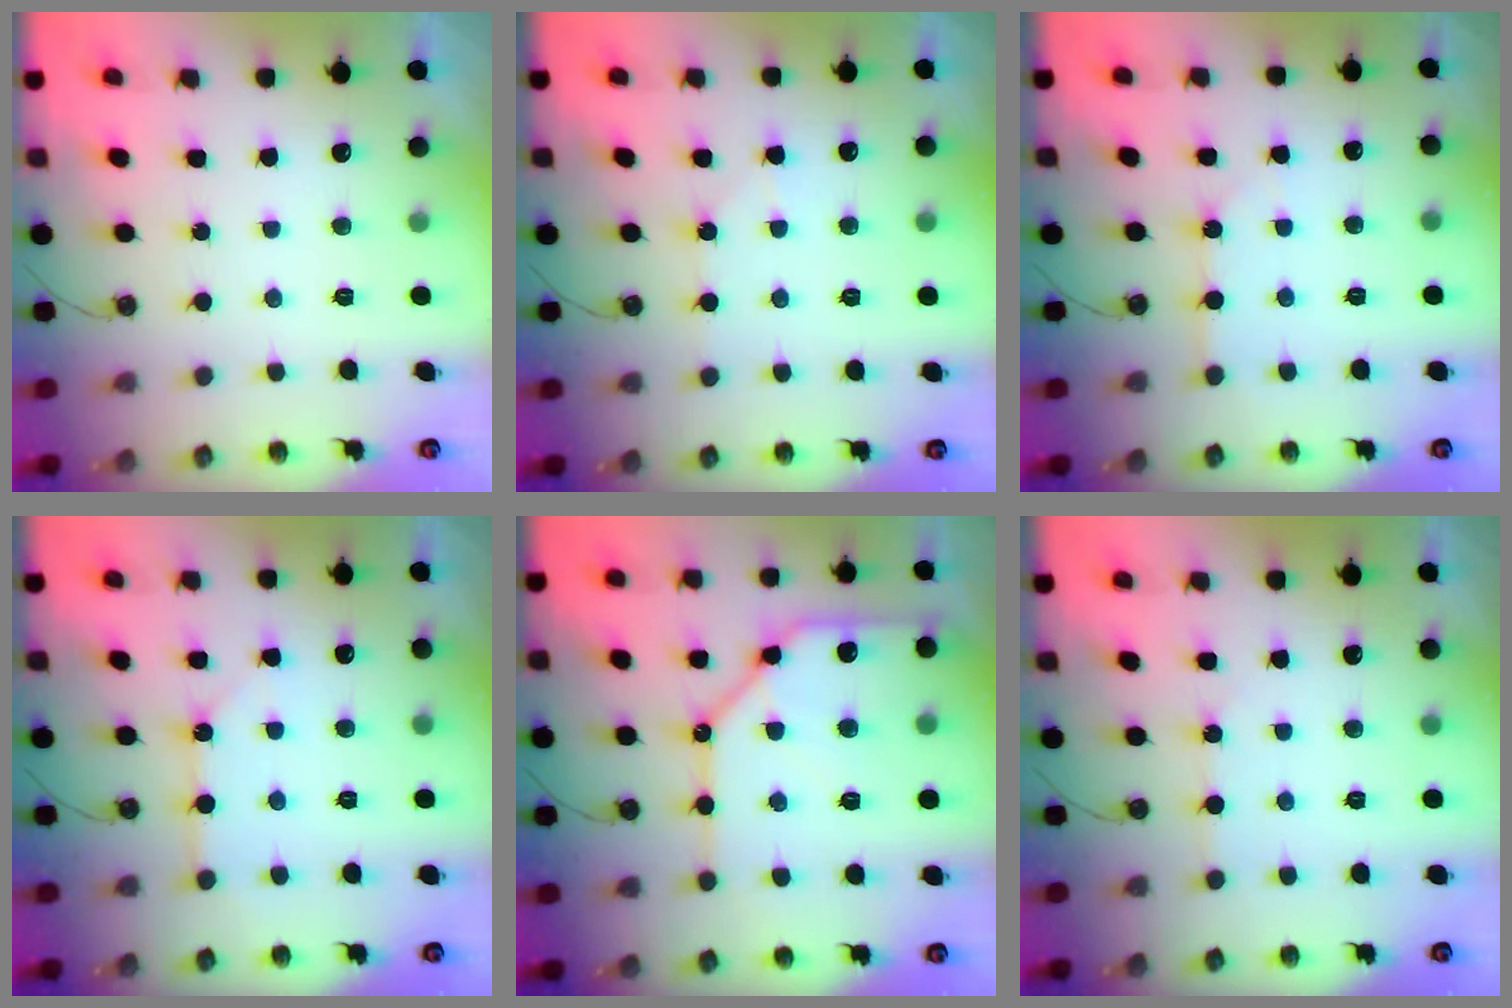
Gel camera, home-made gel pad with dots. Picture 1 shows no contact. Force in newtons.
{"total": 3.9, "press": 3.8, "slide": 0.7}
{"total": 3.6, "press": 3.5, "slide": 0.6}
{"total": 3.5, "press": 3.5, "slide": 0.3}
{"total": 17.7, "press": 17.6, "slide": 2.0}
{"total": 2.8, "press": 2.8, "slide": 0.4}